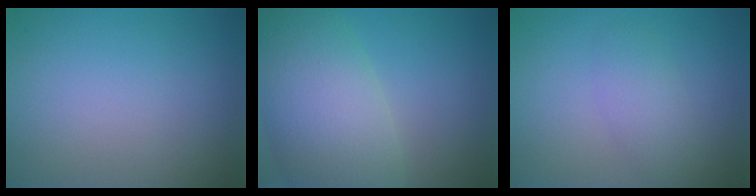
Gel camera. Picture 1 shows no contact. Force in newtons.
{"total": 9.6, "press": 9.6, "slide": 0.5}
{"total": 2.2, "press": 2.2, "slide": 0.0}